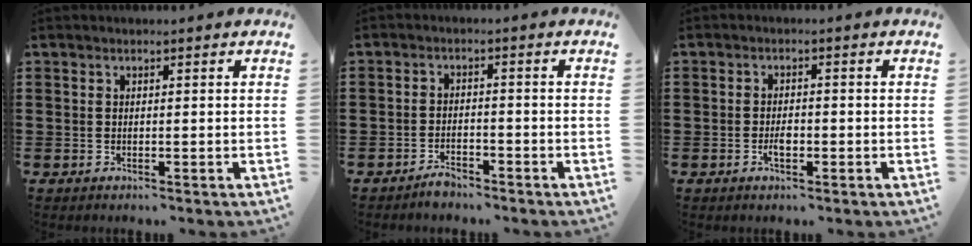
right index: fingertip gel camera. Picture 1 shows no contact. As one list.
[{"total": 2.2, "force": [-2.2, 0.3, 0.5], "torque": [-0.015, 0.002, -0.043]}, {"total": 2.2, "force": [-0.7, 1.0, 1.9], "torque": [-0.043, 0.001, -0.015]}]